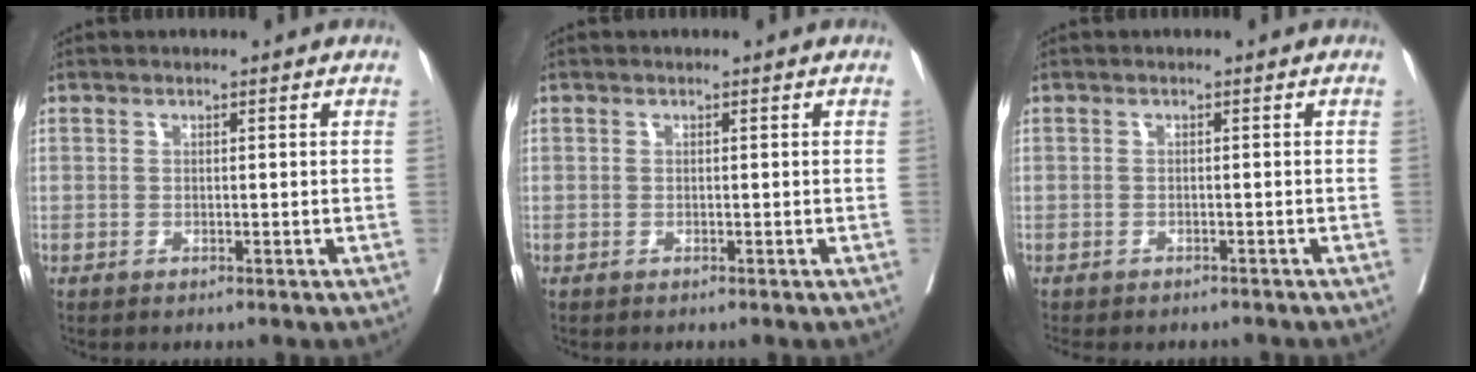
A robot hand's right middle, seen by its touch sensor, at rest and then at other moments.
{"total": 0.0}
{"total": 5.4, "force": [-4.9, 1.8, 1.7], "torque": [-0.017, 0.001, -0.063]}